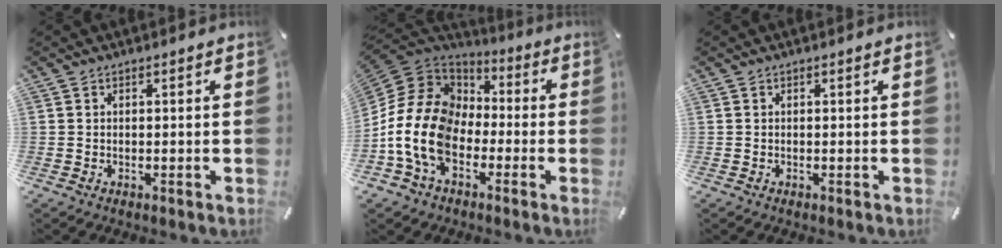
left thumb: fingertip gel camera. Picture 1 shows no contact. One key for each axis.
{"total": 15.1, "fx": -4.9, "fy": 11.8, "fz": 8.2, "tx": -0.206, "ty": 0.018, "tz": -0.095}
{"total": 0.0}